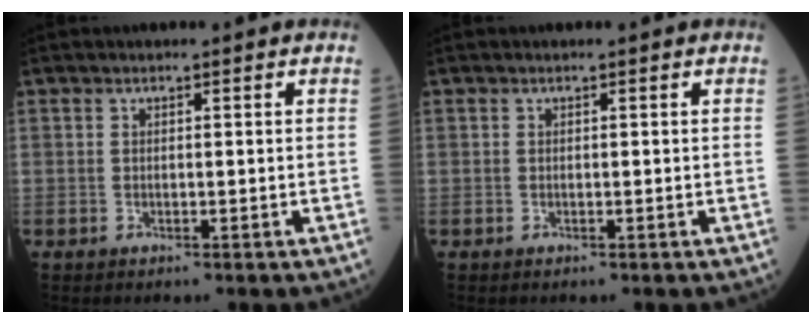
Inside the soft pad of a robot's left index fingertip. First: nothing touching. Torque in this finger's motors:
{"motor_torque": [0.00, 0.00, 0.00, 0.01]}